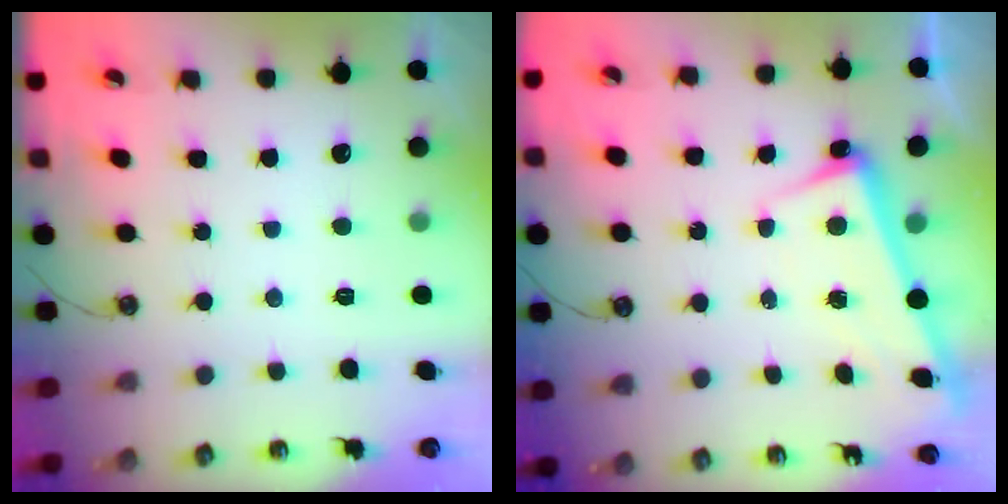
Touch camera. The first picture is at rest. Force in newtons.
{"total": 2.6, "press": 2.3, "slide": 1.2}